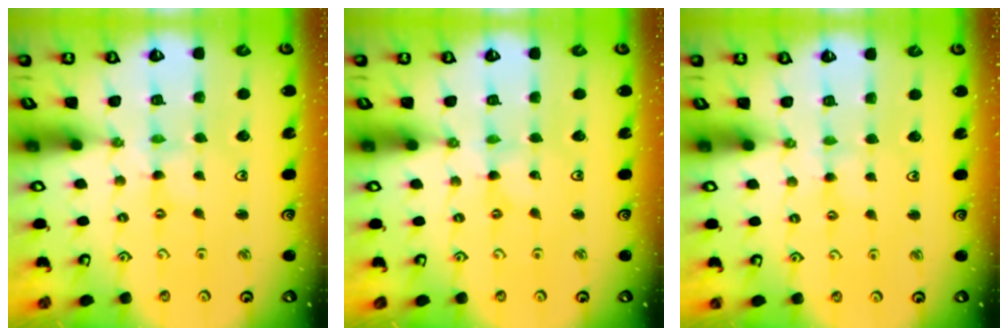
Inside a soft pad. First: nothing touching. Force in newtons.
{"total": 0.0}
{"total": 2.8, "press": 2.8, "slide": 0.3}